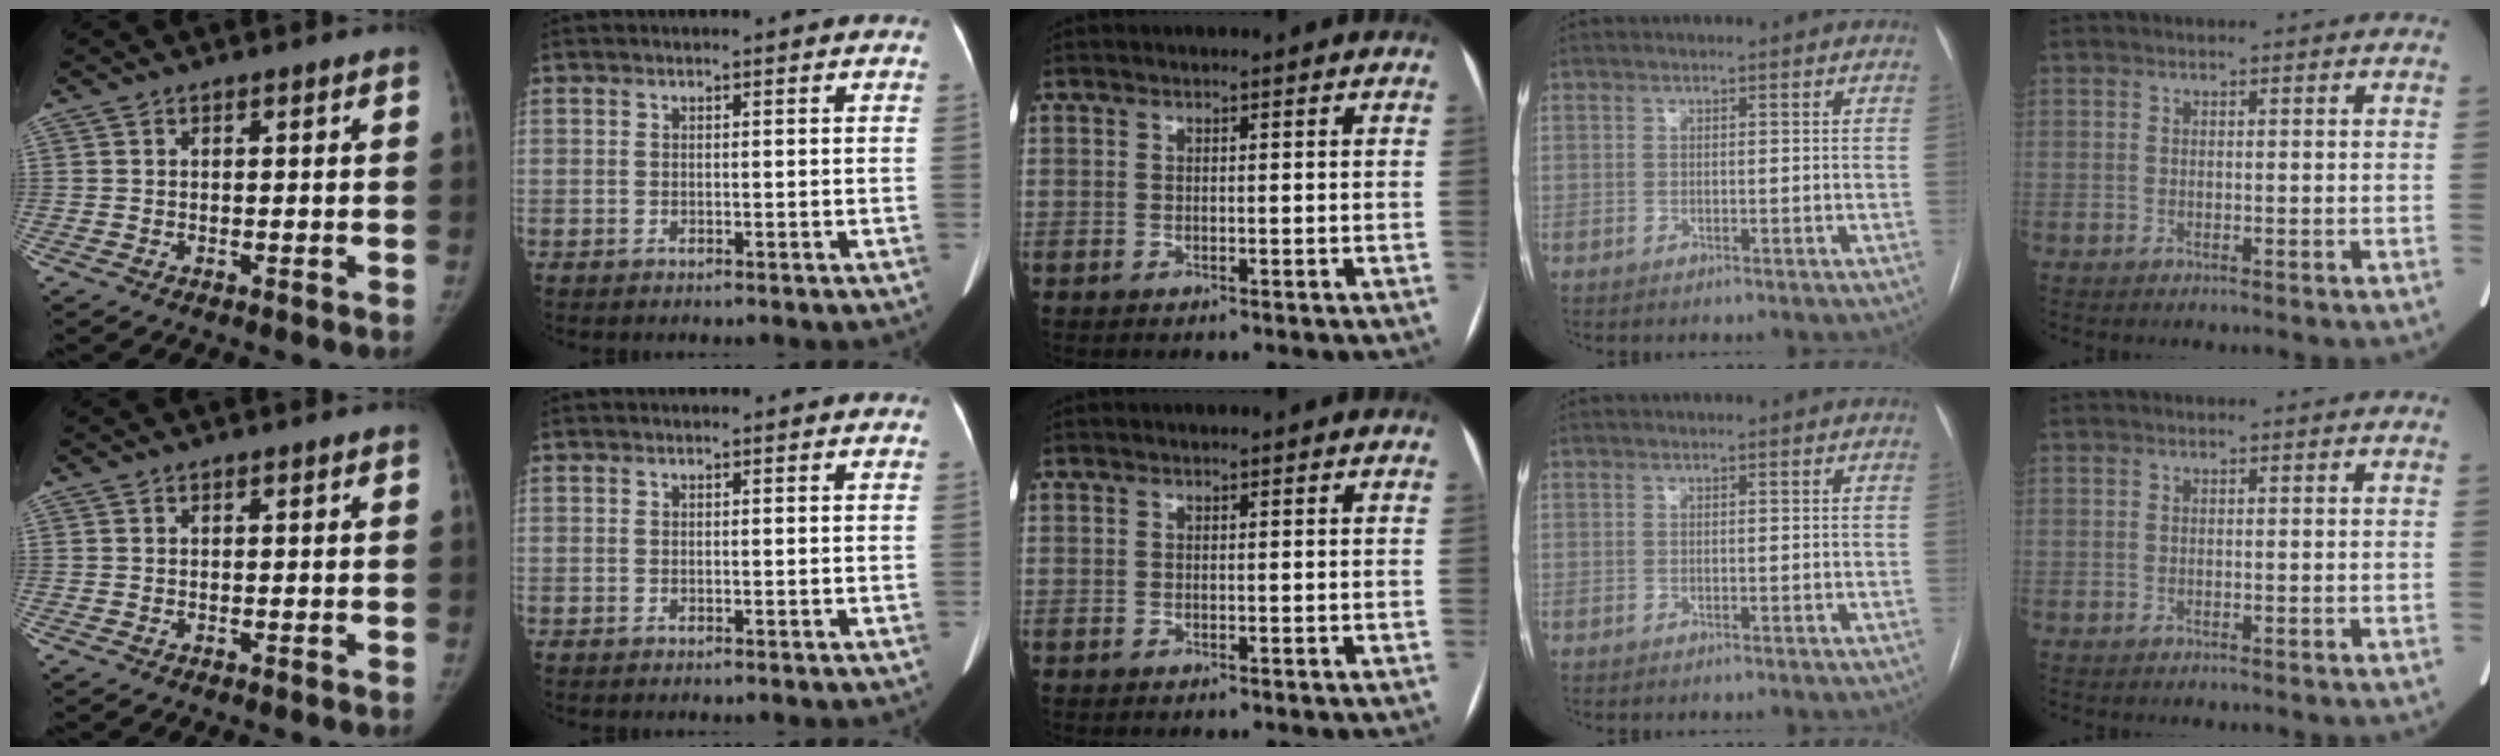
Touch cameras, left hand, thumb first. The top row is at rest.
{}